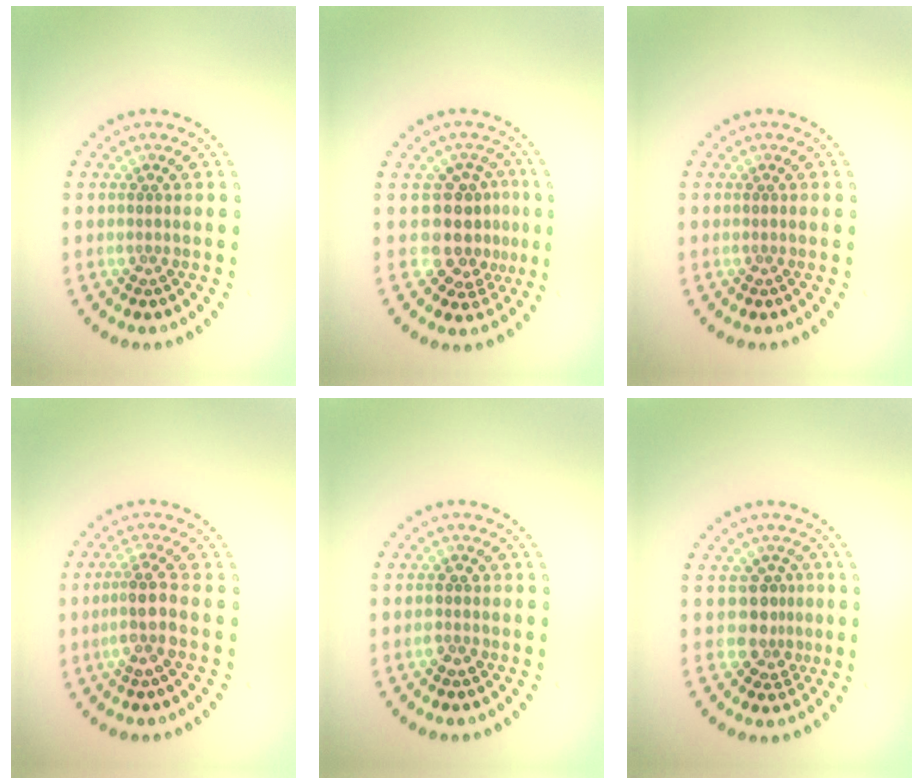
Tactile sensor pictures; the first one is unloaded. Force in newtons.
{"total": 4.2, "press": 3.5, "slide": 2.4}
{"total": 0.0}
{"total": 3.0, "press": 2.4, "slide": 1.8}
{"total": 1.5, "press": 1.4, "slide": 0.3}
{"total": 2.6, "press": 1.9, "slide": 1.7}